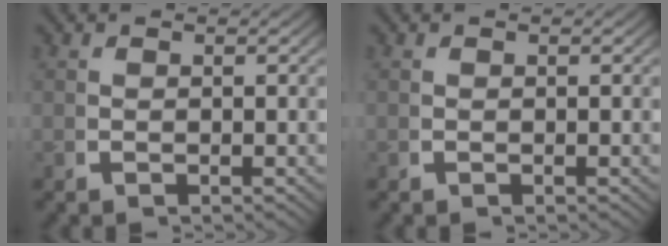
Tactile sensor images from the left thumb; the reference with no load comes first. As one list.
[{"total": 0.0}]